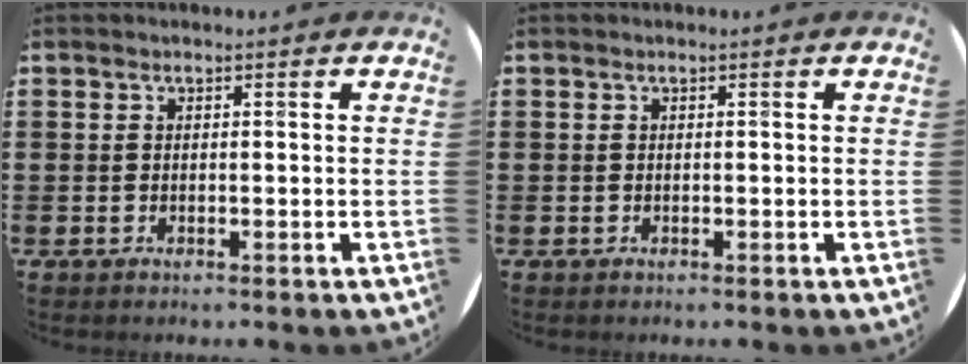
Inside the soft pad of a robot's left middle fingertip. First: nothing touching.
{"total": 0.0}